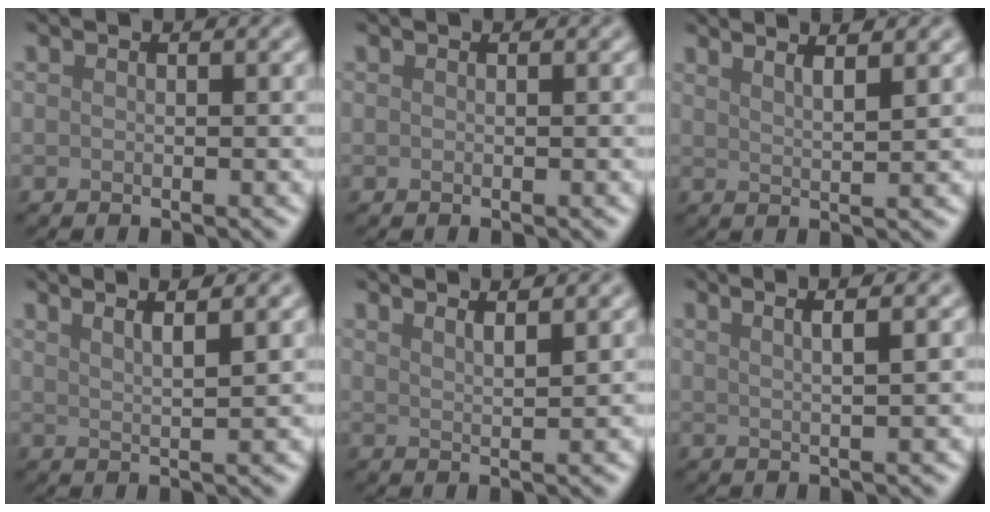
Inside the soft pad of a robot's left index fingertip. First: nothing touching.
{"total": 0.0}
{"total": 4.4, "force": [3.0, 1.2, 2.9], "torque": [-0.019, 0.023, 0.013]}
{"total": 4.8, "force": [3.2, 1.3, 3.4], "torque": [-0.030, 0.024, 0.019]}
{"total": 3.6, "force": [2.7, 1.1, 2.2], "torque": [-0.004, 0.018, 0.011]}
{"total": 4.3, "force": [2.0, 1.5, 3.6], "torque": [-0.031, 0.022, -0.006]}